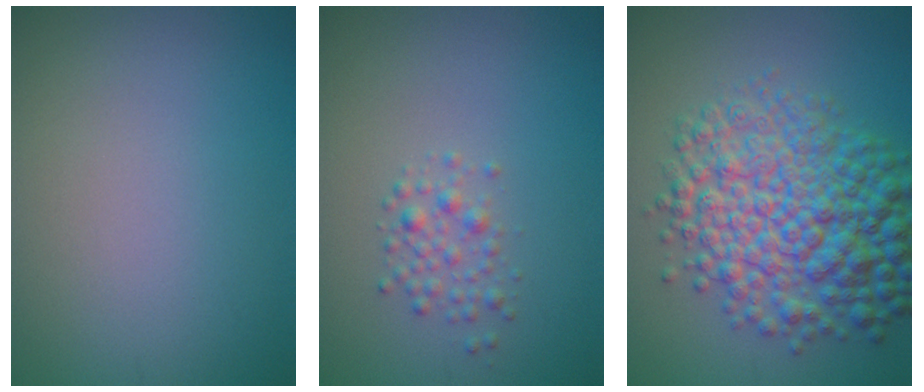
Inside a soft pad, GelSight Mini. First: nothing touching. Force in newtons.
{"total": 1.6, "press": 1.6, "slide": 0.1}
{"total": 9.7, "press": 9.7, "slide": 0.1}